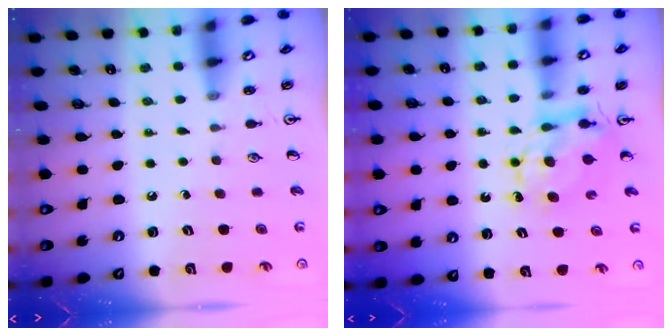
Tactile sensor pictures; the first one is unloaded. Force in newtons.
{"total": 6.4, "press": 6.4, "slide": 0.5}